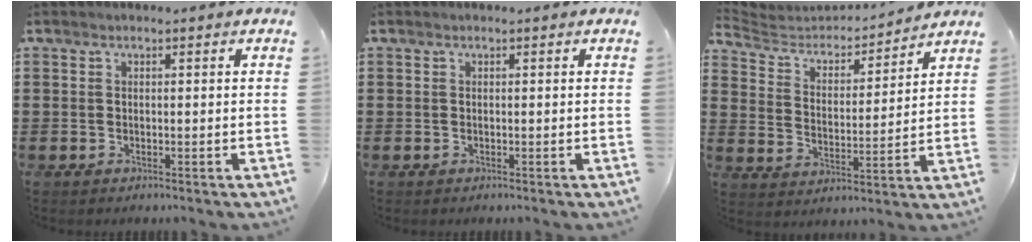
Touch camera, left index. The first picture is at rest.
{"total": 0.0}
{"total": 4.1, "force": [3.8, 1.3, 0.4], "torque": [-0.037, -0.030, 0.060]}